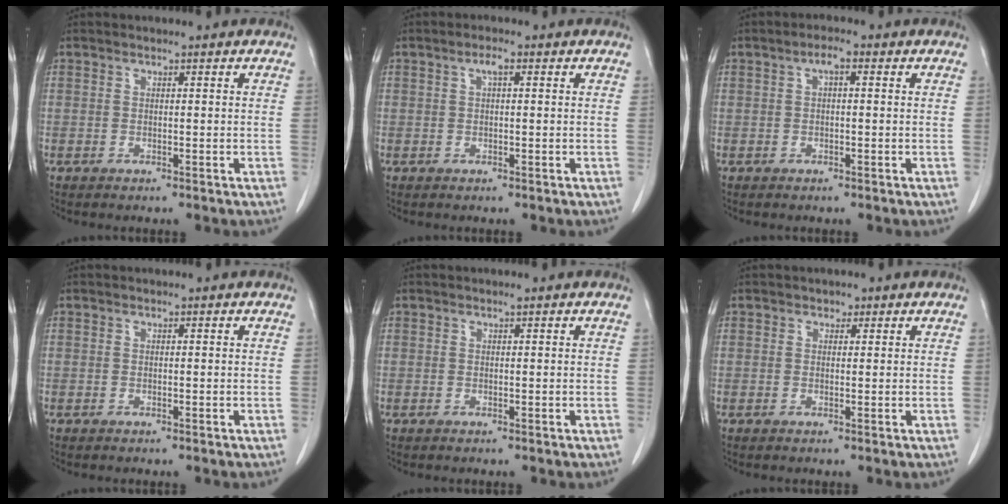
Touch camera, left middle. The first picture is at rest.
{"total": 1.4, "force": [0.5, 0.4, 1.2], "torque": [-0.020, 0.006, 0.006]}
{"total": 1.9, "force": [0.5, 0.6, 1.8], "torque": [-0.029, 0.005, 0.007]}
{"total": 0.0}
{"total": 0.0}
{"total": 0.9, "force": [0.6, 0.6, 0.2], "torque": [0.000, -0.001, 0.006]}